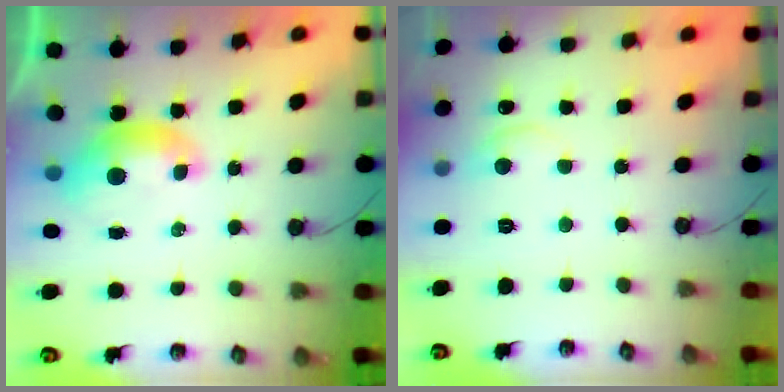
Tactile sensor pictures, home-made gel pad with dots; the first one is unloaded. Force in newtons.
{"total": 0.5, "press": 0.2, "slide": 0.5}